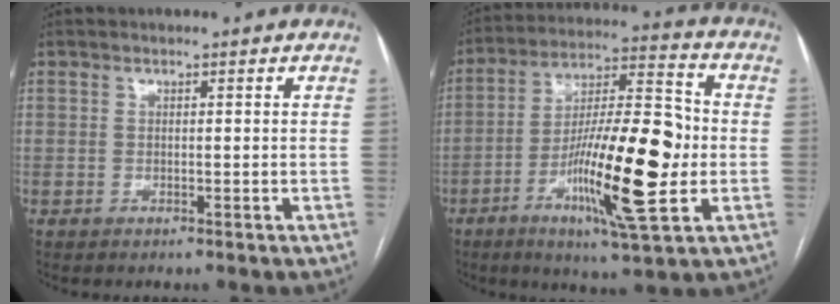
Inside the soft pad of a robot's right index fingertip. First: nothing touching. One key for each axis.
{"total": 19.0, "fx": -4.1, "fy": 2.7, "fz": 18.4, "tx": -0.327, "ty": -0.002, "tz": -0.065}